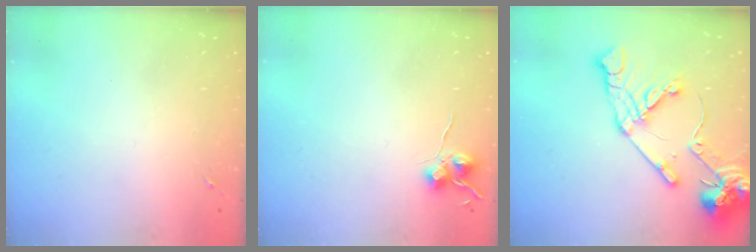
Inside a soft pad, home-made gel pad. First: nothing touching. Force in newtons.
{"total": 6.9, "press": 6.9, "slide": 0.6}
{"total": 17.1, "press": 16.9, "slide": 2.3}